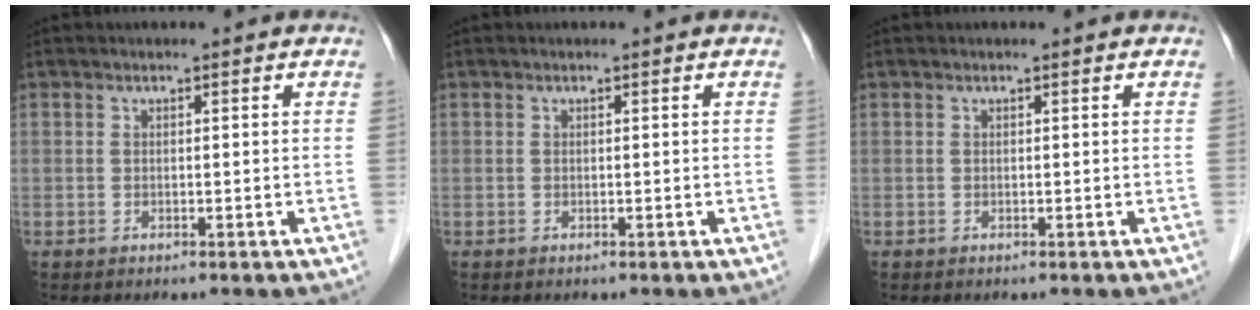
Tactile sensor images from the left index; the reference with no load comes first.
{"total": 0.0}
{"total": 0.0}